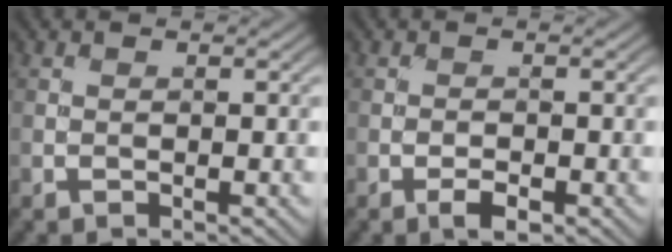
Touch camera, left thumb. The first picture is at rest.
{"total": 1.9, "force": [-1.1, 0.7, 1.4], "torque": [-0.023, 0.002, -0.023]}